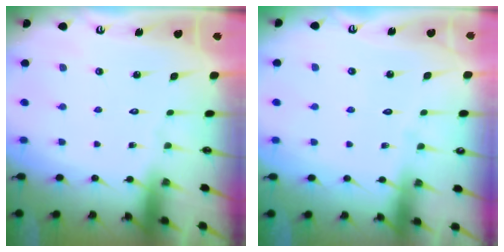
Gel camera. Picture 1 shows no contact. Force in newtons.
{"total": 2.1, "press": 2.1, "slide": 0.2}